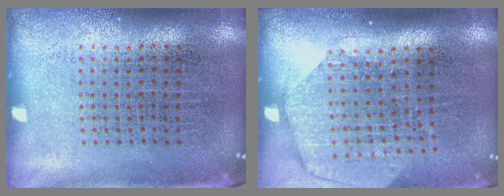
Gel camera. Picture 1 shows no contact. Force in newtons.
{"total": 1.8, "press": 1.6, "slide": 1.0}